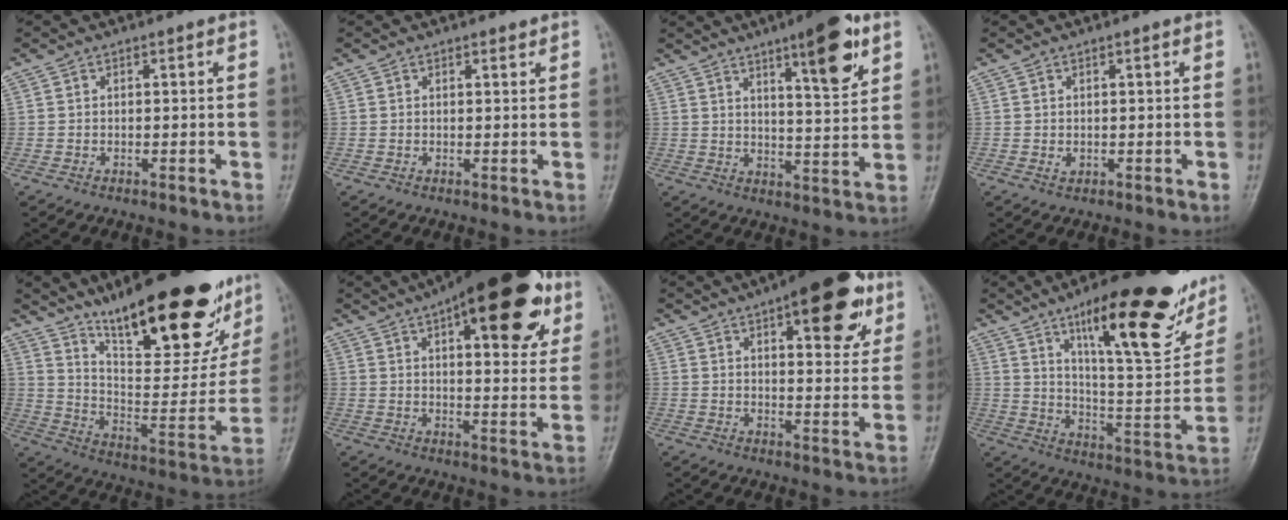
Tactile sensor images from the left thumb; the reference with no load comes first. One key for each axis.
{"total": 0.9, "fx": 0.7, "fy": 0.3, "fz": 0.3, "tx": -0.006, "ty": -0.006, "tz": 0.011}
{"total": 12.3, "fx": 6.7, "fy": 2.8, "fz": 9.9, "tx": -0.128, "ty": -0.038, "tz": 0.098}
{"total": 1.3, "fx": 0.2, "fy": 0.8, "fz": 1.1, "tx": -0.013, "ty": 0.000, "tz": 0.008}
{"total": 30.8, "fx": 20.2, "fy": 9.6, "fz": 21.1, "tx": -0.275, "ty": -0.081, "tz": 0.316}
{"total": 24.7, "fx": 12.6, "fy": 9.2, "fz": 19.2, "tx": -0.241, "ty": -0.012, "tz": 0.177}
{"total": 17.4, "fx": 9.1, "fy": 6.5, "fz": 13.3, "tx": -0.141, "ty": -0.028, "tz": 0.122}
{"total": 26.1, "fx": 15.2, "fy": 7.3, "fz": 19.9, "tx": -0.251, "ty": -0.059, "tz": 0.238}